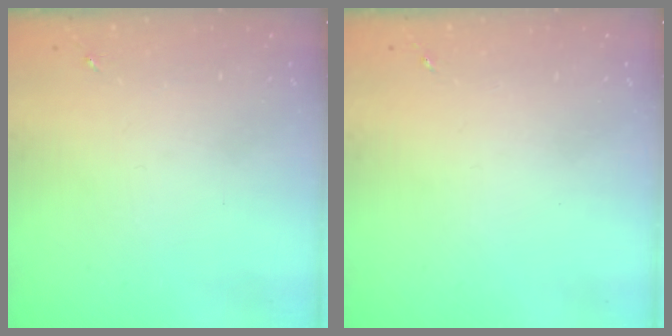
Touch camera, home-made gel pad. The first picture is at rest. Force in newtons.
{"total": 0.0}